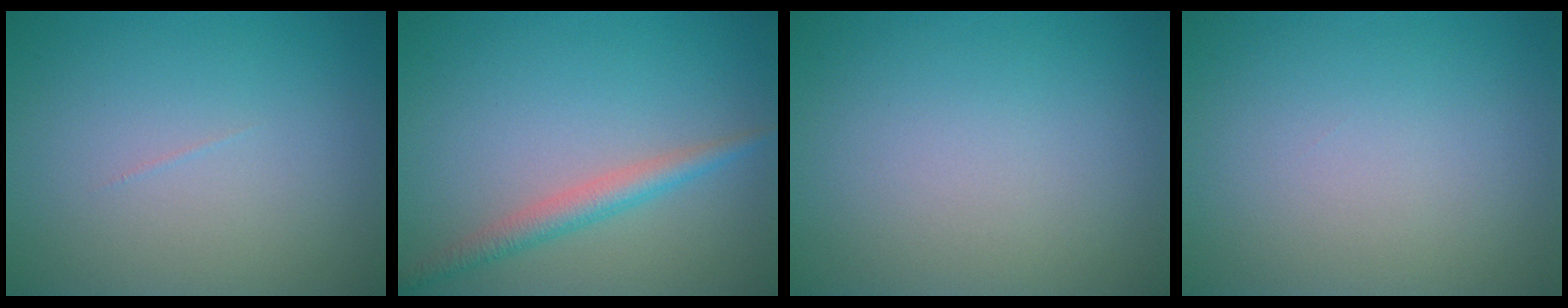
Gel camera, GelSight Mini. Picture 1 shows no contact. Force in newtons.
{"total": 2.5, "press": 2.5, "slide": 0.0}
{"total": 0.0}
{"total": 0.0}